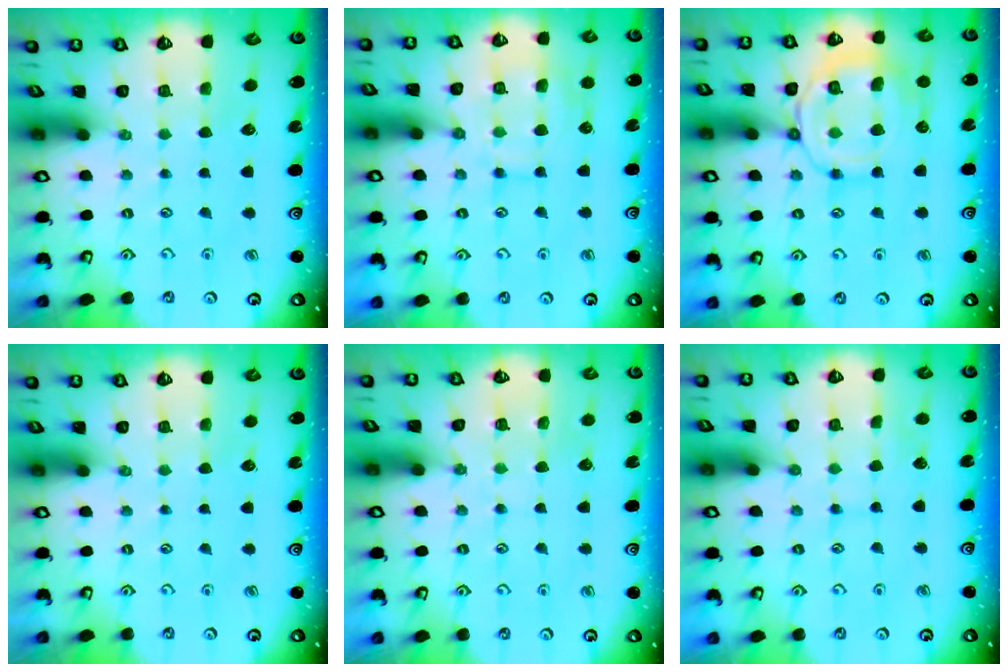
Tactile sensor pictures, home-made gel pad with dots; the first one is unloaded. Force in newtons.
{"total": 11.7, "press": 11.7, "slide": 1.1}
{"total": 13.3, "press": 13.2, "slide": 1.2}
{"total": 0.0}
{"total": 7.4, "press": 7.3, "slide": 0.8}
{"total": 4.3, "press": 4.3, "slide": 0.2}